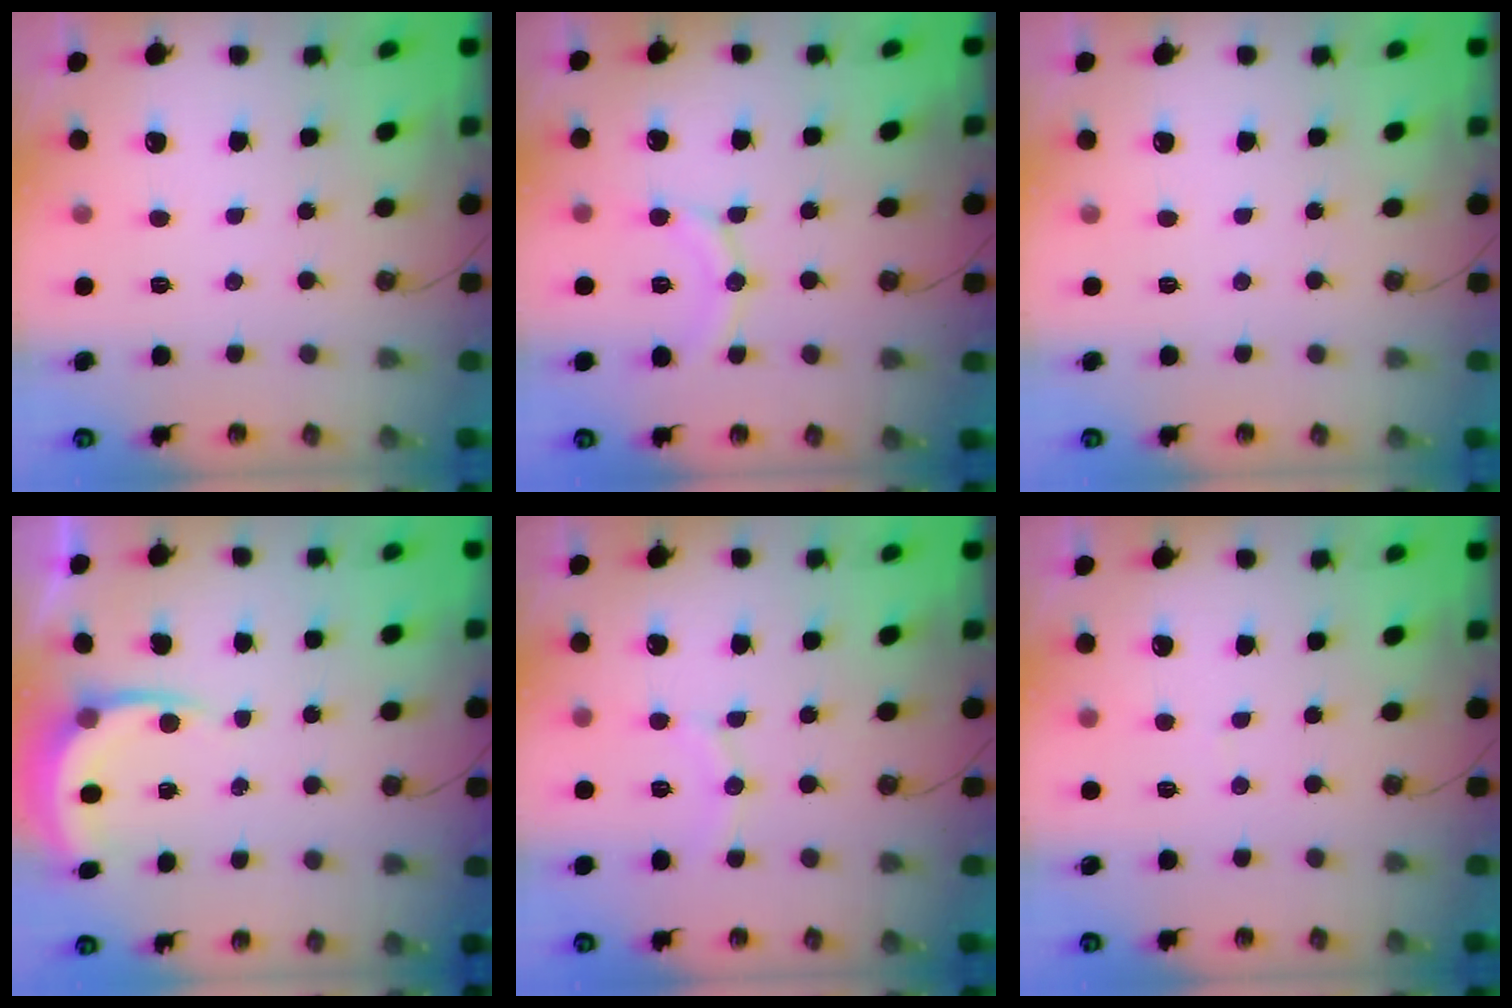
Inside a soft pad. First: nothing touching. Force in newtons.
{"total": 9.3, "press": 9.3, "slide": 1.0}
{"total": 0.0}
{"total": 5.8, "press": 5.8, "slide": 0.3}
{"total": 6.3, "press": 6.2, "slide": 0.6}
{"total": 1.9, "press": 1.9, "slide": 0.2}